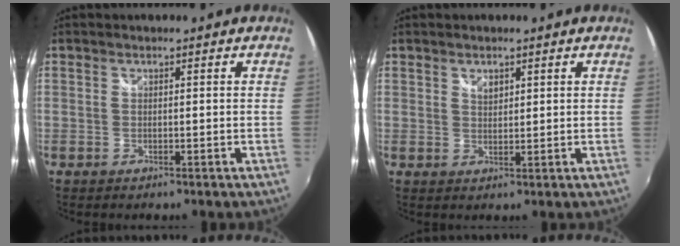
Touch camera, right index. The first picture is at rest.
{"total": 1.9, "force": [1.2, 1.3, 0.9], "torque": [-0.010, 0.001, 0.021]}